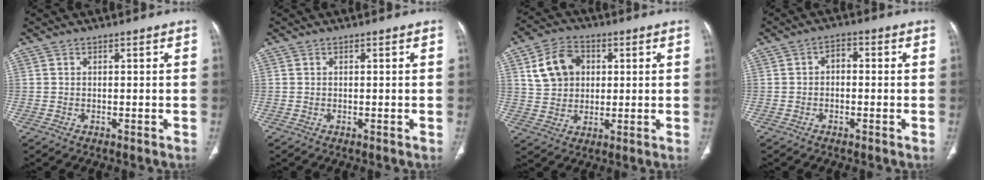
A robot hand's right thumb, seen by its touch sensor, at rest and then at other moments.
{"total": 0.0}
{"total": 10.4, "force": [3.0, 8.1, 5.7], "torque": [-0.082, 0.003, 0.057]}
{"total": 2.7, "force": [-0.3, 1.9, 1.9], "torque": [-0.018, 0.012, -0.014]}